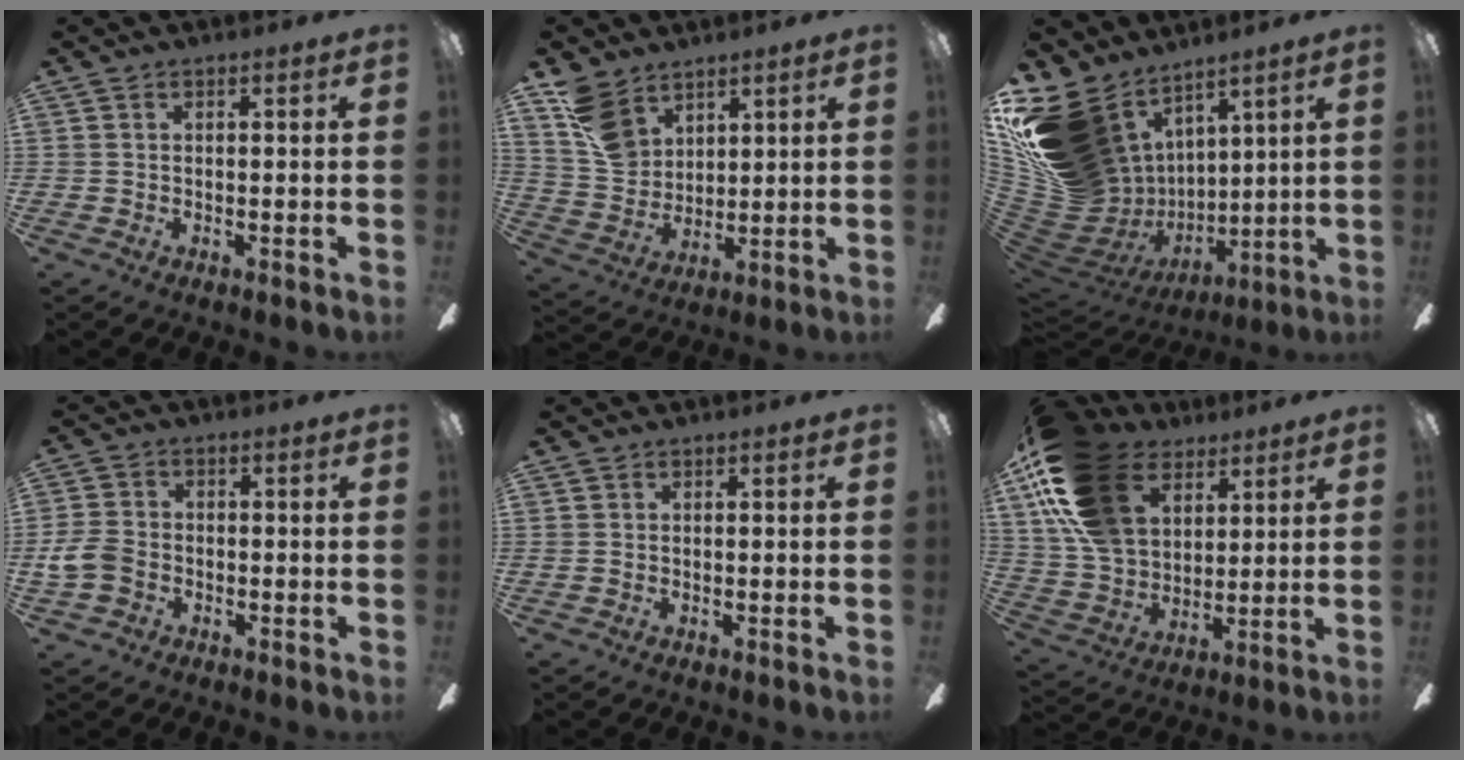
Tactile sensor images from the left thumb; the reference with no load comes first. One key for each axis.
{"total": 11.9, "fx": 7.3, "fy": 8.0, "fz": 4.9, "tx": -0.106, "ty": -0.017, "tz": 0.151}
{"total": 22.5, "fx": 8.5, "fy": 16.5, "fz": 12.7, "tx": -0.243, "ty": -0.090, "tz": 0.206}
{"total": 6.5, "fx": -2.5, "fy": 4.8, "fz": 3.5, "tx": -0.082, "ty": 0.016, "tz": -0.045}
{"total": 0.0}
{"total": 21.6, "fx": 10.6, "fy": 14.0, "fz": 12.6, "tx": -0.285, "ty": -0.032, "tz": 0.197}